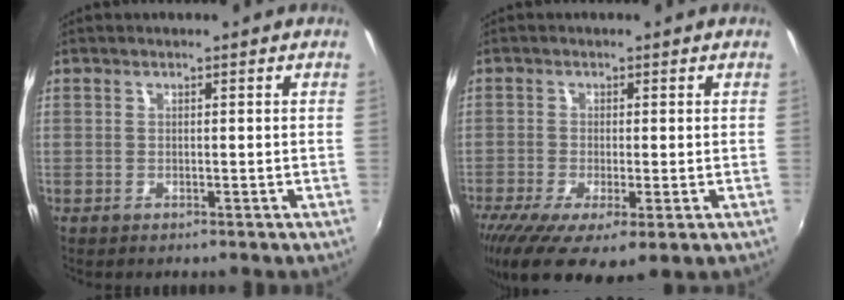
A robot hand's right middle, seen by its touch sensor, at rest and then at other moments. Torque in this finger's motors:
{"motor_torque": [1.36, -0.78, 0.38, 0.21]}